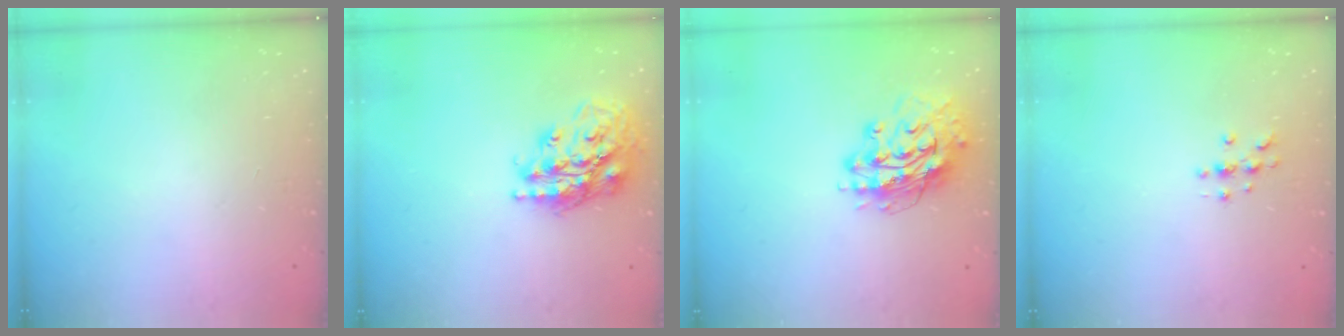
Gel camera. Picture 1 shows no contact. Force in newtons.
{"total": 19.9, "press": 19.8, "slide": 2.4}
{"total": 15.2, "press": 15.1, "slide": 1.6}
{"total": 3.7, "press": 3.7, "slide": 0.4}